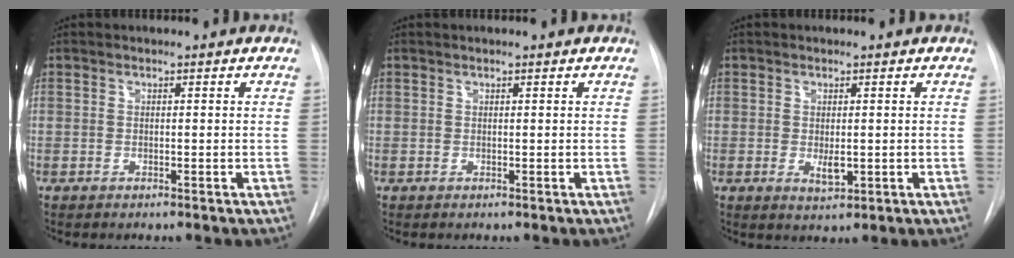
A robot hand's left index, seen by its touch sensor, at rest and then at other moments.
{"total": 0.6, "force": [0.5, 0.0, 0.3], "torque": [-0.006, 0.008, 0.009]}
{"total": 2.3, "force": [-0.2, 1.1, 2.1], "torque": [-0.036, -0.007, 0.003]}